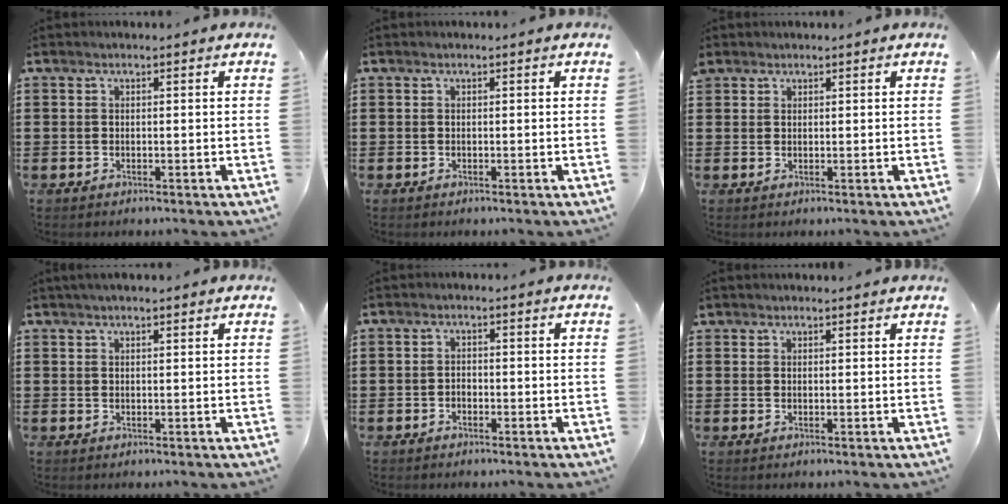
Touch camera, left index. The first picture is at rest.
{"total": 0.0}
{"total": 1.3, "force": [1.1, 0.7, 0.1], "torque": [-0.005, 0.004, 0.023]}
{"total": 1.2, "force": [1.0, 0.2, 0.7], "torque": [-0.014, 0.003, 0.018]}
{"total": 1.1, "force": [-0.9, 0.6, 0.3], "torque": [-0.009, 0.000, -0.020]}
{"total": 1.1, "force": [1.0, 0.4, 0.1], "torque": [-0.004, 0.003, 0.020]}